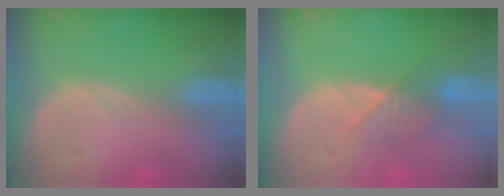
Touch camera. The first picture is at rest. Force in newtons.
{"total": 3.9, "press": 3.8, "slide": 0.8}